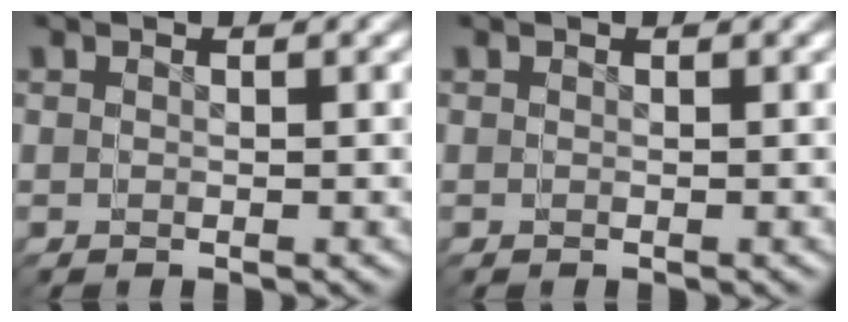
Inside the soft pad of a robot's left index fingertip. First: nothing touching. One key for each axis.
{"total": 0.0}